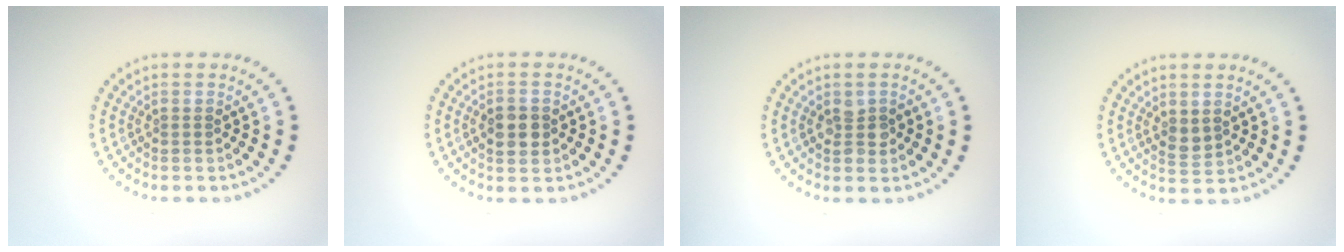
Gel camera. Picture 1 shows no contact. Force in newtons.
{"total": 3.0, "press": 3.0, "slide": 0.0}
{"total": 2.0, "press": 1.9, "slide": 0.2}
{"total": 1.5, "press": 1.4, "slide": 0.6}